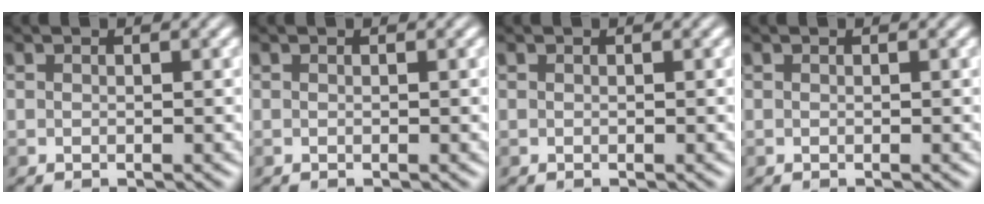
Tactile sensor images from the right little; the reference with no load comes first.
{"total": 0.0}
{"total": 0.0}
{"total": 0.0}